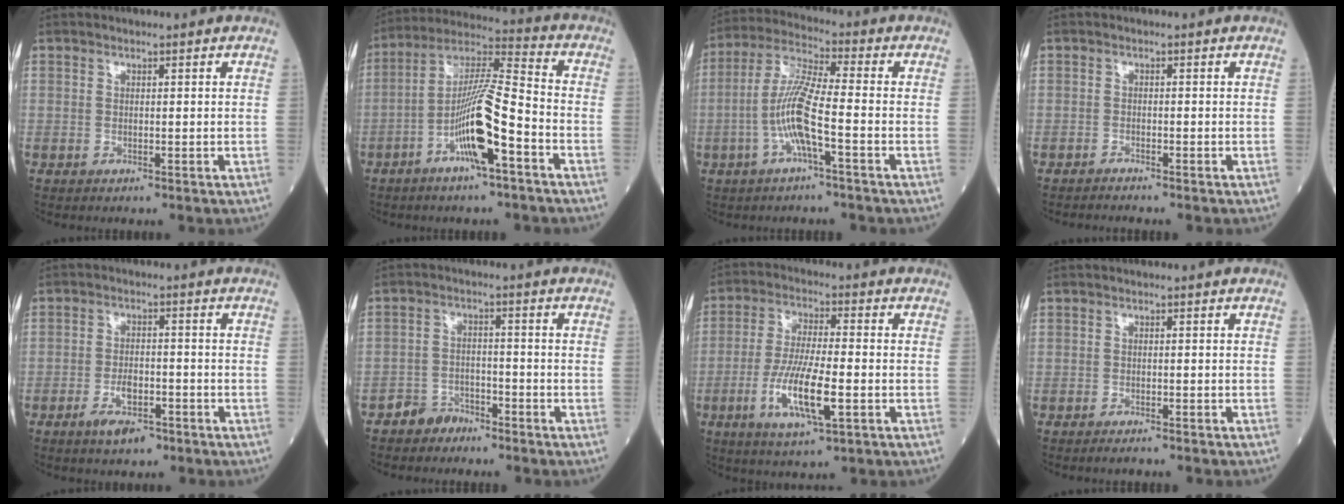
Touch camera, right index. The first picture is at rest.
{"total": 12.5, "force": [-5.1, 0.9, 11.3], "torque": [-0.219, 0.009, -0.095]}
{"total": 8.8, "force": [-2.6, 0.6, 8.4], "torque": [-0.178, 0.010, -0.056]}
{"total": 1.4, "force": [-1.4, -0.3, 0.1], "torque": [0.000, 0.001, -0.022]}
{"total": 4.7, "force": [-2.9, 1.9, 3.2], "torque": [-0.062, 0.001, -0.044]}
{"total": 3.4, "force": [-2.9, 1.8, 0.1], "torque": [-0.003, 0.009, -0.050]}
{"total": 10.2, "force": [-3.2, 1.6, 9.6], "torque": [-0.190, -0.011, -0.061]}
{"total": 1.9, "force": [-1.7, 0.0, 0.9], "torque": [-0.010, -0.001, -0.022]}